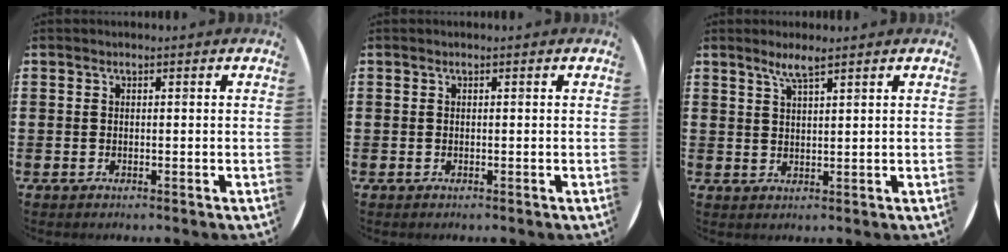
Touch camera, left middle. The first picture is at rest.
{"total": 0.0}
{"total": 3.1, "force": [2.4, 0.2, 1.9], "torque": [-0.040, 0.004, 0.043]}